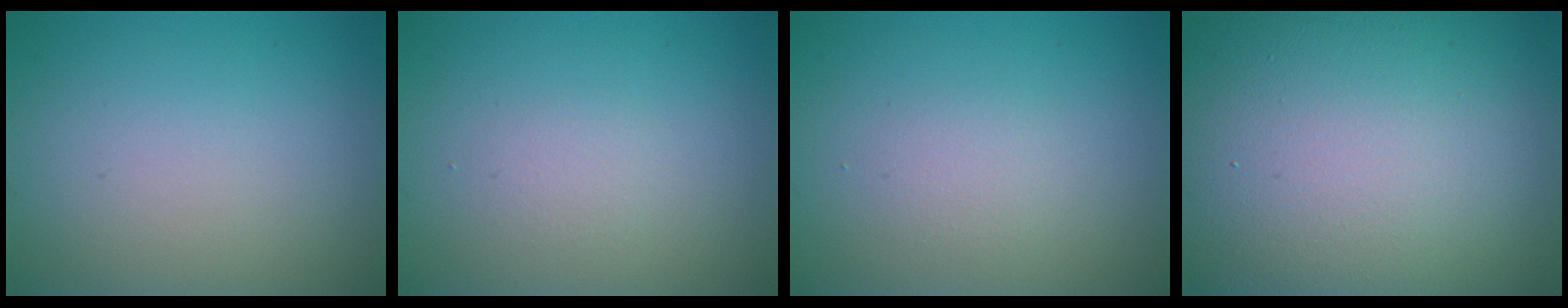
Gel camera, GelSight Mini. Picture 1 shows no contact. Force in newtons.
{"total": 1.1, "press": 1.1, "slide": 0.0}
{"total": 1.4, "press": 1.4, "slide": 0.1}
{"total": 21.2, "press": 21.1, "slide": 1.4}